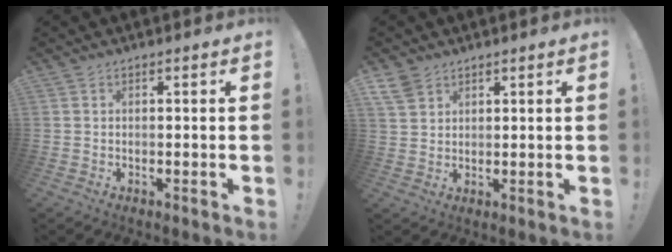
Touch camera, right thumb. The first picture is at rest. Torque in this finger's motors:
{"motor_torque": [-0.52, 0.68, 0.28, 0.06, 0.22]}